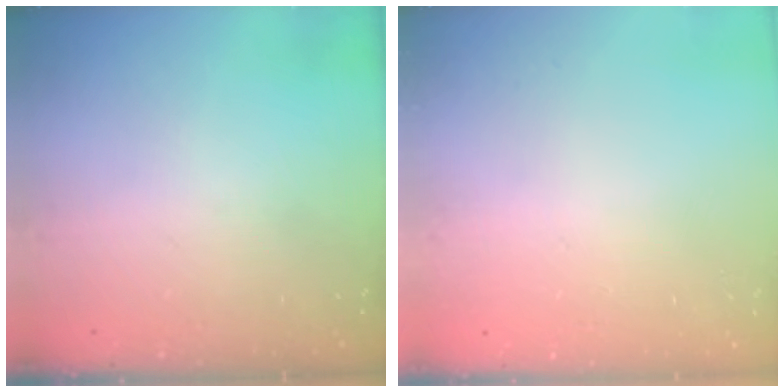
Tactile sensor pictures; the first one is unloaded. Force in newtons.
{"total": 0.0}